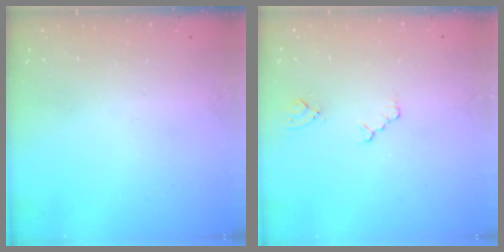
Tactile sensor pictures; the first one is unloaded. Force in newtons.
{"total": 2.3, "press": 2.2, "slide": 0.4}